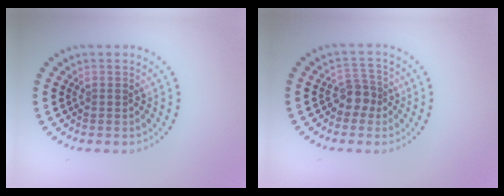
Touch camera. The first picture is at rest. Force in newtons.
{"total": 2.0, "press": 1.7, "slide": 1.1}